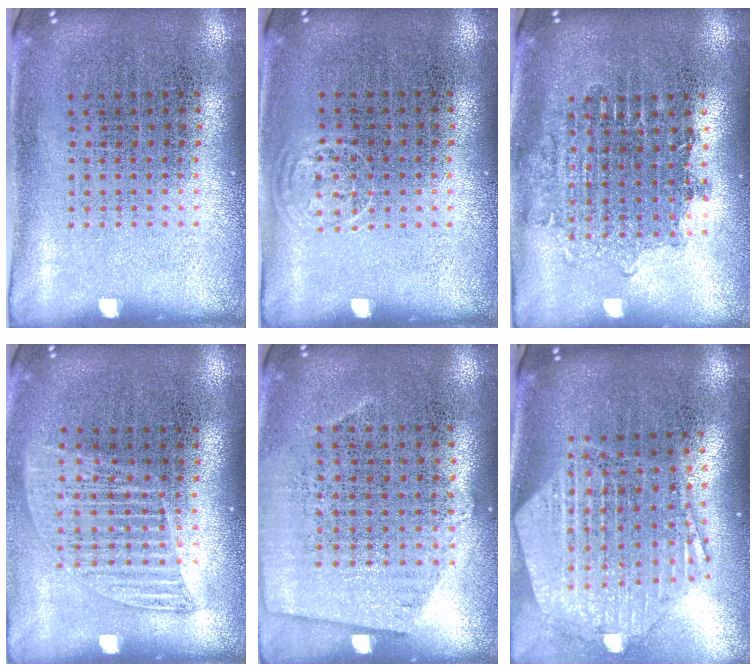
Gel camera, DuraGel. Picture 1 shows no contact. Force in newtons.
{"total": 0.8, "press": 0.6, "slide": 0.5}
{"total": 1.7, "press": 1.4, "slide": 1.0}
{"total": 1.2, "press": 1.1, "slide": 0.5}
{"total": 0.7, "press": 0.4, "slide": 0.5}
{"total": 2.7, "press": 2.2, "slide": 1.5}